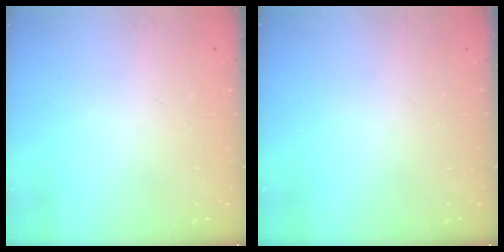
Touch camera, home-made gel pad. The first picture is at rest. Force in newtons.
{"total": 0.0}